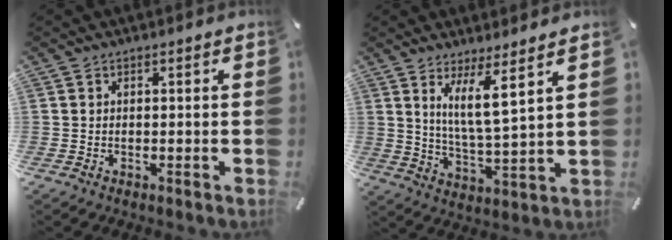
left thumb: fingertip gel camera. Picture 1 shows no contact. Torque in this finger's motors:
{"motor_torque": [0.09, -0.03, 0.20, -0.18, 0.02]}